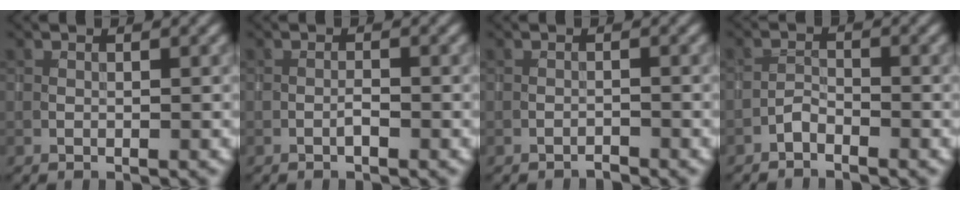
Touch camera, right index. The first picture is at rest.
{"total": 0.6, "force": [-0.3, 0.1, 0.5], "torque": [-0.010, 0.003, -0.008]}
{"total": 0.7, "force": [-0.7, 0.0, 0.0], "torque": [0.001, 0.005, -0.015]}
{"total": 1.2, "force": [-1.1, 0.4, 0.4], "torque": [-0.007, 0.007, -0.025]}